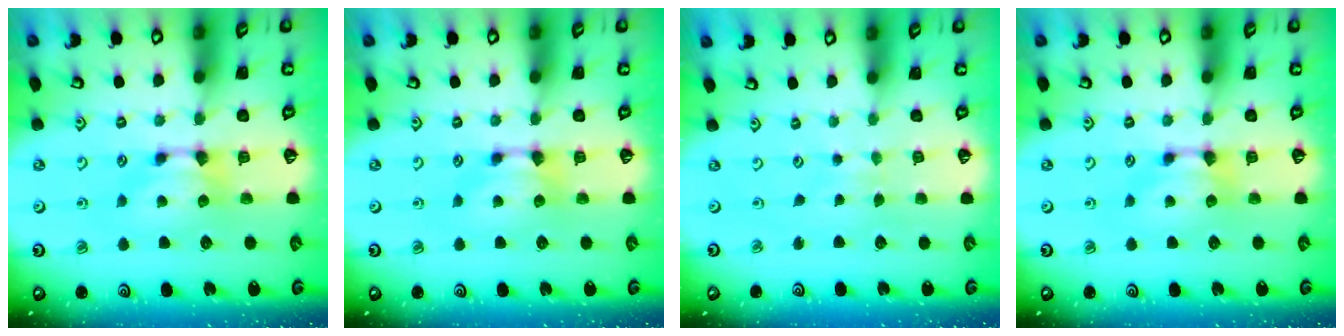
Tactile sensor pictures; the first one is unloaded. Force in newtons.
{"total": 0.0}
{"total": 3.9, "press": 3.9, "slide": 0.2}
{"total": 0.0}